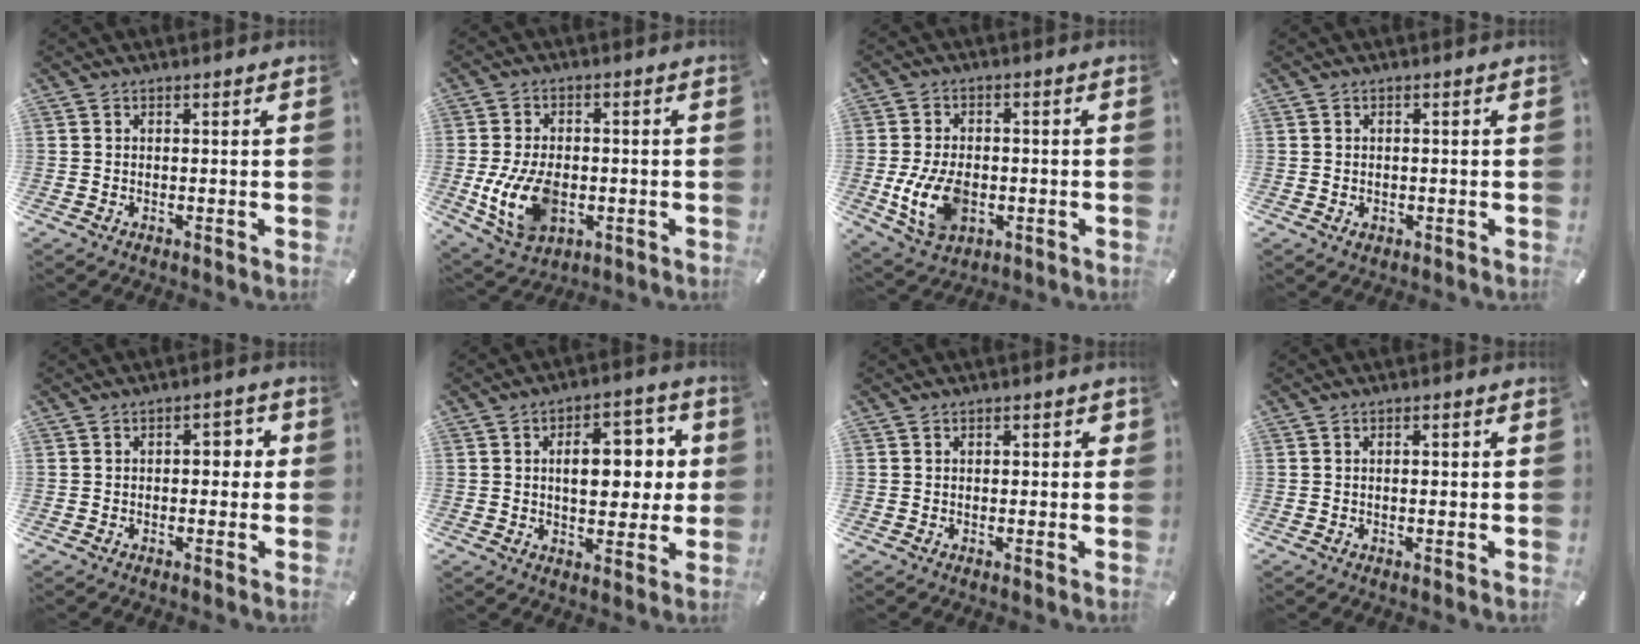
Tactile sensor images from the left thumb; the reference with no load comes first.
{"total": 12.2, "force": [-2.5, 8.1, 8.8], "torque": [-0.189, 0.000, -0.042]}
{"total": 10.9, "force": [-2.2, 7.3, 7.8], "torque": [-0.168, -0.001, -0.038]}
{"total": 1.4, "force": [-0.4, 1.2, 0.7], "torque": [-0.014, 0.004, -0.009]}
{"total": 3.8, "force": [-0.3, 2.4, 3.0], "torque": [-0.035, 0.006, -0.016]}
{"total": 12.8, "force": [2.1, 7.7, 9.9], "torque": [-0.123, -0.004, 0.027]}
{"total": 1.4, "force": [-0.1, 1.0, 1.0], "torque": [-0.009, 0.004, -0.006]}
{"total": 1.7, "force": [-0.2, 0.8, 1.5], "torque": [-0.027, 0.005, -0.005]}